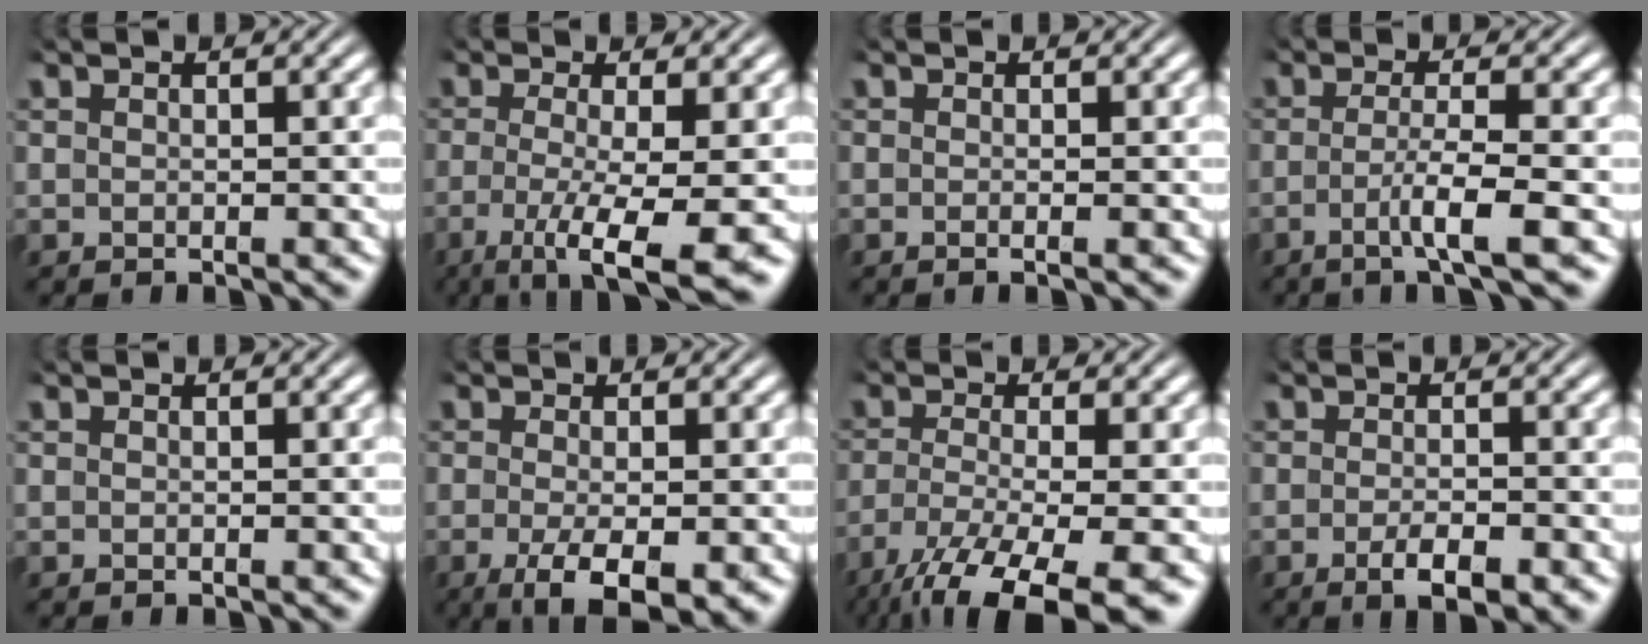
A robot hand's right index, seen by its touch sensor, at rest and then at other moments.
{"total": 9.2, "force": [-6.8, 2.2, 5.8], "torque": [-0.114, -0.051, -0.085]}
{"total": 0.7, "force": [-0.5, 0.1, 0.5], "torque": [-0.013, 0.000, -0.011]}
{"total": 4.1, "force": [-1.8, 0.1, 3.7], "torque": [-0.071, -0.016, -0.025]}
{"total": 0.0}
{"total": 6.1, "force": [-3.4, 2.2, 4.6], "torque": [-0.089, -0.034, -0.036]}
{"total": 8.8, "force": [-5.2, 3.3, 6.3], "torque": [-0.121, -0.048, -0.058]}
{"total": 3.5, "force": [-1.9, 1.2, 2.7], "torque": [-0.046, -0.007, -0.032]}